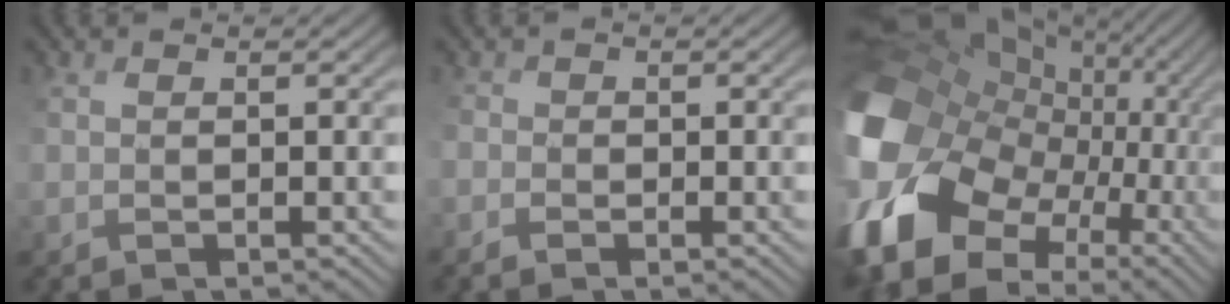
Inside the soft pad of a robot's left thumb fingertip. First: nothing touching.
{"total": 2.1, "force": [-1.4, 1.5, 0.5], "torque": [-0.013, -0.006, -0.035]}
{"total": 22.3, "force": [-2.0, 18.4, 12.5], "torque": [-0.315, -0.049, -0.056]}